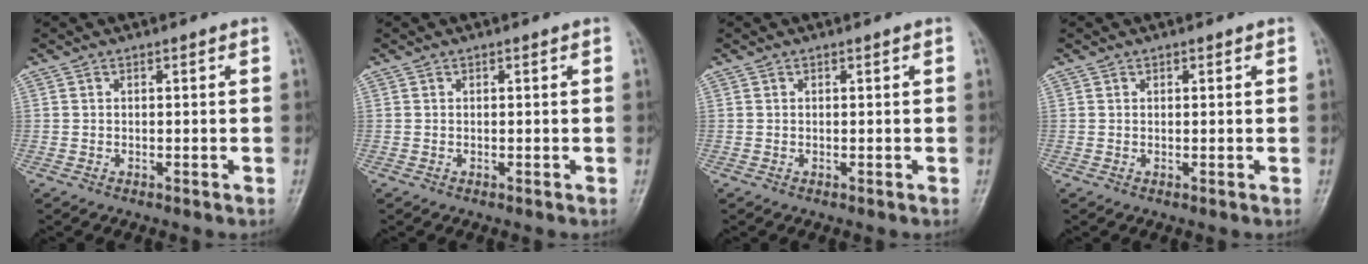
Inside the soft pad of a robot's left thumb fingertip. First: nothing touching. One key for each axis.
{"total": 0.0}
{"total": 0.0}
{"total": 0.6, "fx": 0.4, "fy": 0.4, "fz": 0.2, "tx": 0.002, "ty": -0.002, "tz": 0.003}